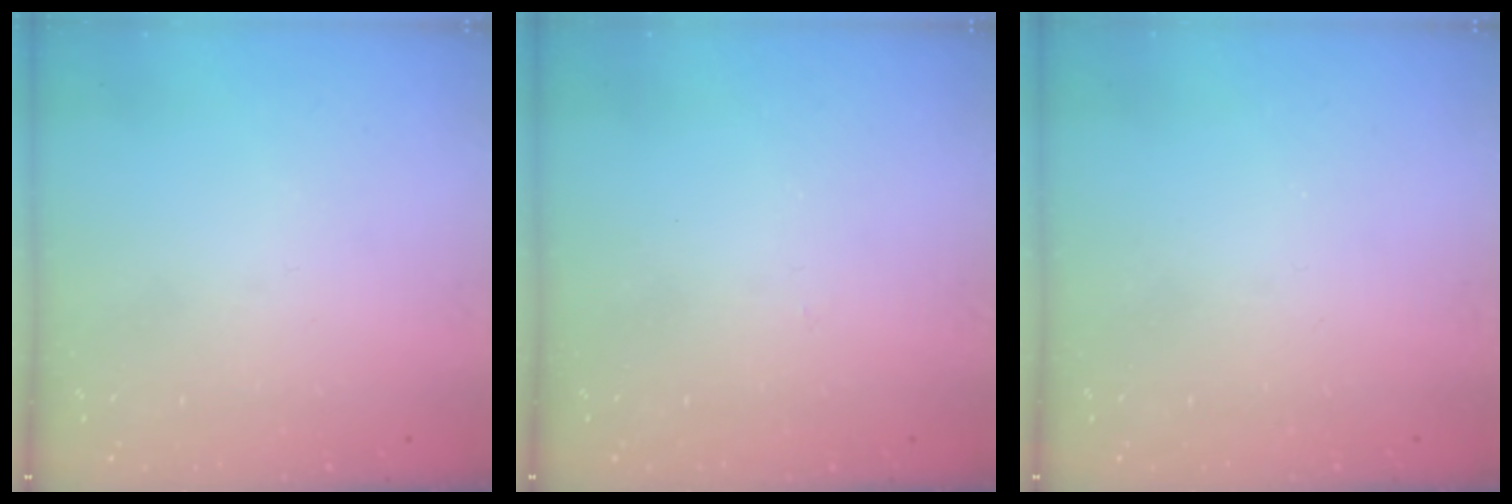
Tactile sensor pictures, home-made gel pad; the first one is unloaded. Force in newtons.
{"total": 2.8, "press": 2.8, "slide": 0.4}
{"total": 2.2, "press": 2.1, "slide": 0.4}